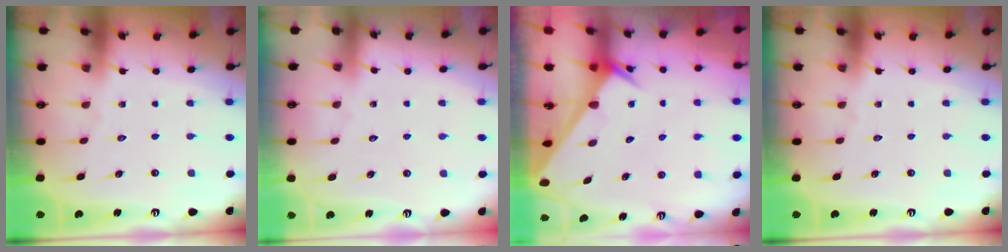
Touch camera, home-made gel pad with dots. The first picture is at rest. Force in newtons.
{"total": 2.5, "press": 2.5, "slide": 0.3}
{"total": 2.4, "press": 2.4, "slide": 0.1}
{"total": 0.0}